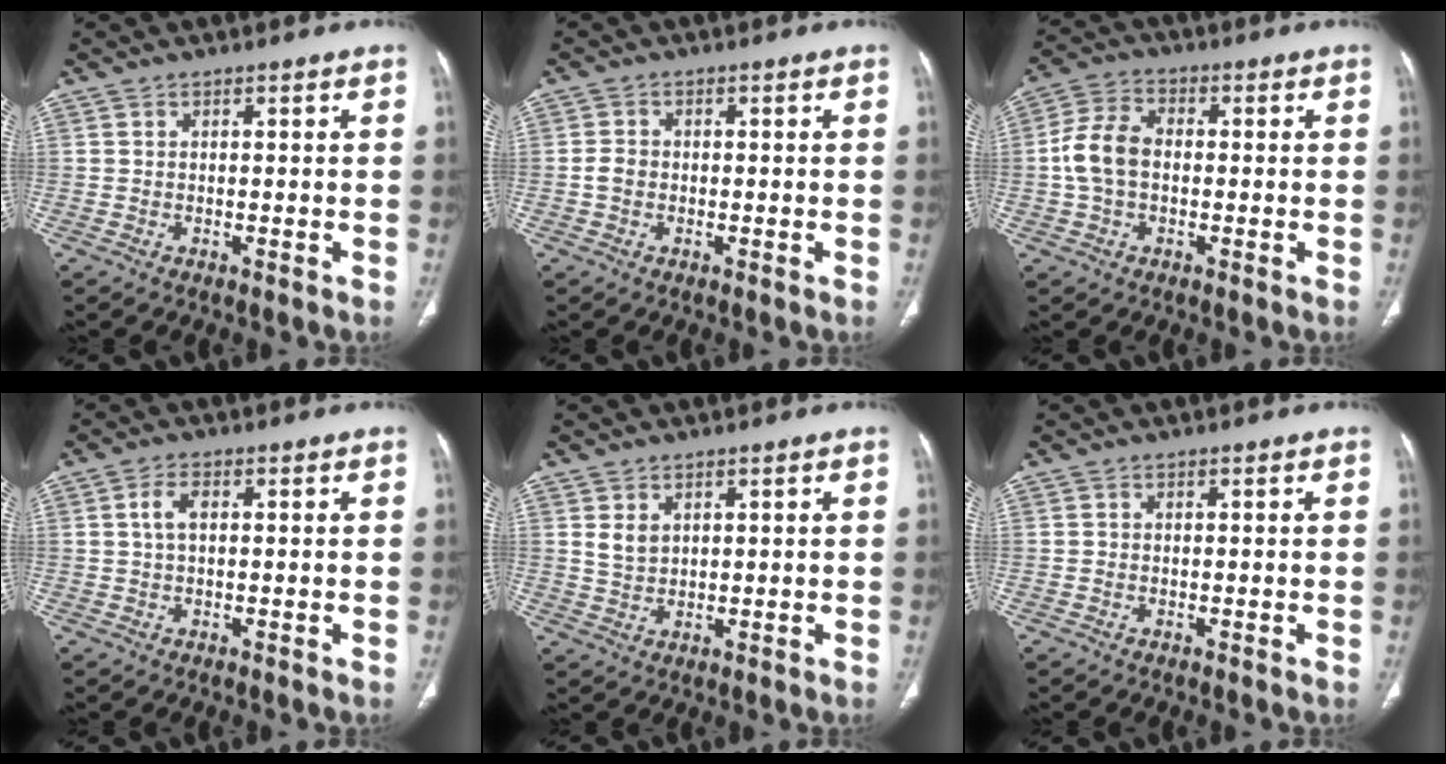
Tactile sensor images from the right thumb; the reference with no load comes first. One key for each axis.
{"total": 2.2, "fx": -0.4, "fy": 1.8, "fz": 1.2, "tx": -0.020, "ty": 0.008, "tz": -0.010}
{"total": 8.3, "fx": -0.4, "fy": 5.7, "fz": 6.0, "tx": -0.121, "ty": 0.023, "tz": -0.015}
{"total": 2.9, "fx": 0.4, "fy": 1.5, "fz": 2.4, "tx": -0.052, "ty": 0.007, "tz": 0.006}
{"total": 2.9, "fx": 1.3, "fy": 2.1, "fz": 1.6, "tx": -0.023, "ty": -0.009, "tz": 0.033}
{"total": 0.0}